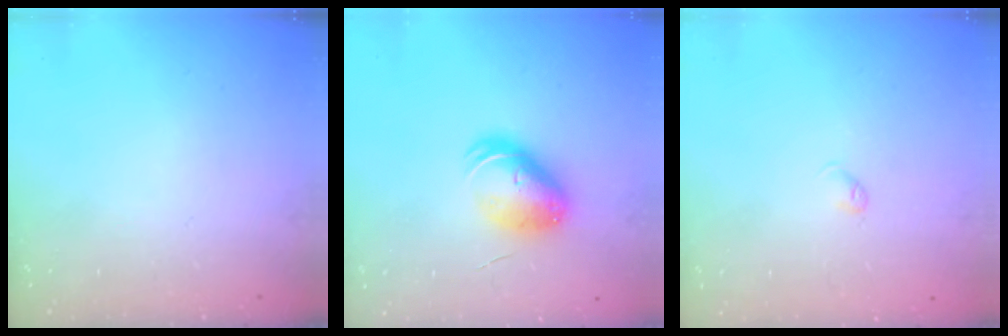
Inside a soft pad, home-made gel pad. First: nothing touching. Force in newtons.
{"total": 9.2, "press": 9.1, "slide": 1.6}
{"total": 3.0, "press": 2.9, "slide": 0.6}